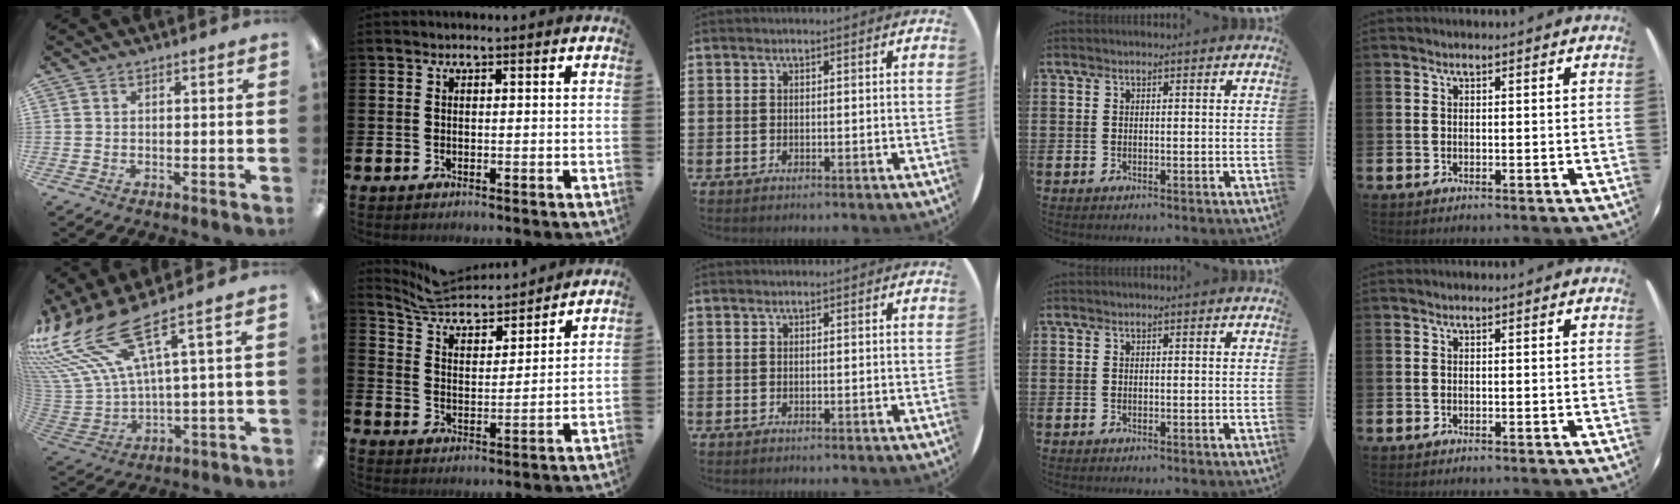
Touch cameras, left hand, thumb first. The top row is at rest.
{"thumb": {"total": 19.0, "force": [11.4, 7.0, 13.4], "torque": [-0.288, -0.071, 0.201]}, "index": {"total": 6.5, "force": [6.2, 1.5, 1.0], "torque": [-0.055, -0.047, 0.108]}}